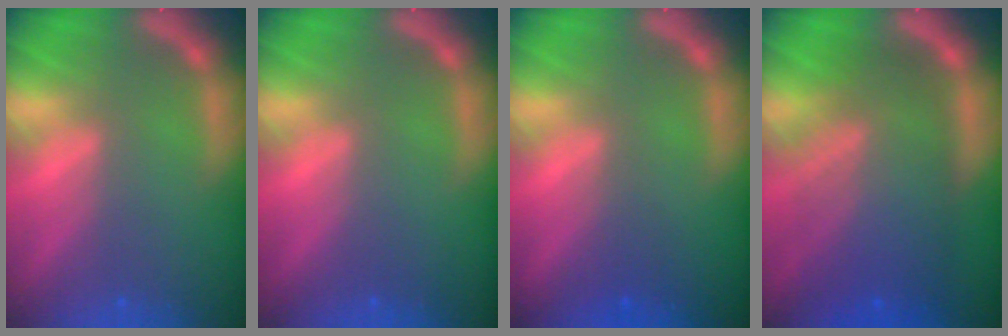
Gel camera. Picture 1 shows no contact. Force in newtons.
{"total": 0.0}
{"total": 1.5}
{"total": 10.0}